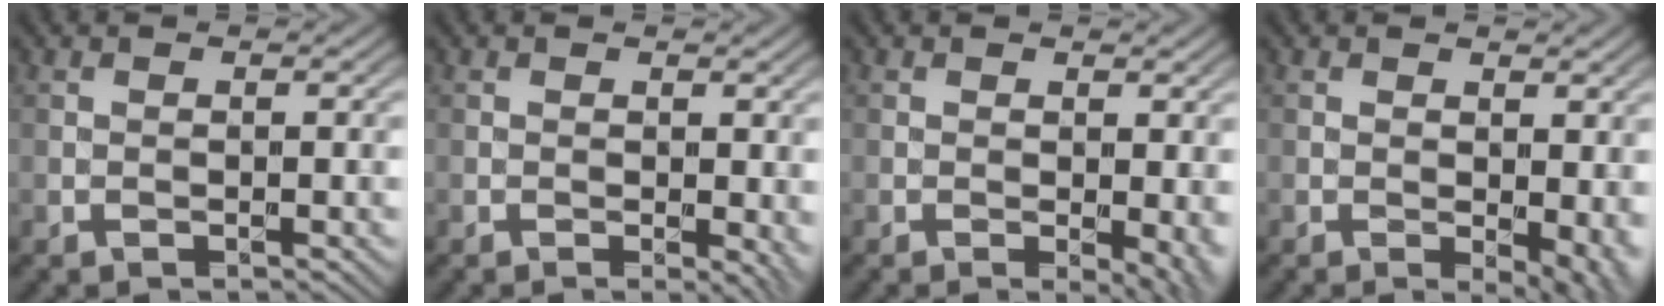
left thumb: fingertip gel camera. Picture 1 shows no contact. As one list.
[{"total": 2.4, "force": [-0.1, 1.0, 2.1], "torque": [-0.024, -0.005, -0.001]}, {"total": 3.7, "force": [-0.3, 1.2, 3.4], "torque": [-0.040, -0.006, -0.004]}, {"total": 4.7, "force": [-0.3, 2.2, 4.1], "torque": [-0.053, -0.010, 0.000]}]